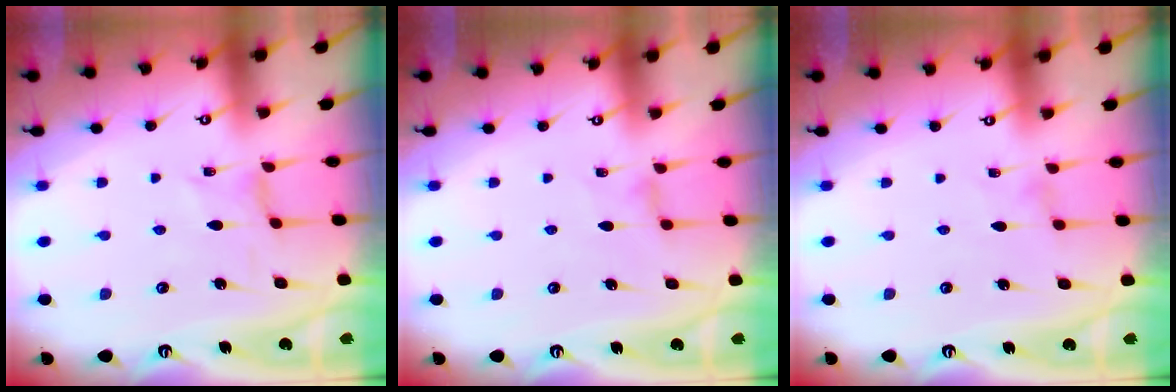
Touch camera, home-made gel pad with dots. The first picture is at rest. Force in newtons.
{"total": 1.4, "press": 1.3, "slide": 0.4}
{"total": 0.0}